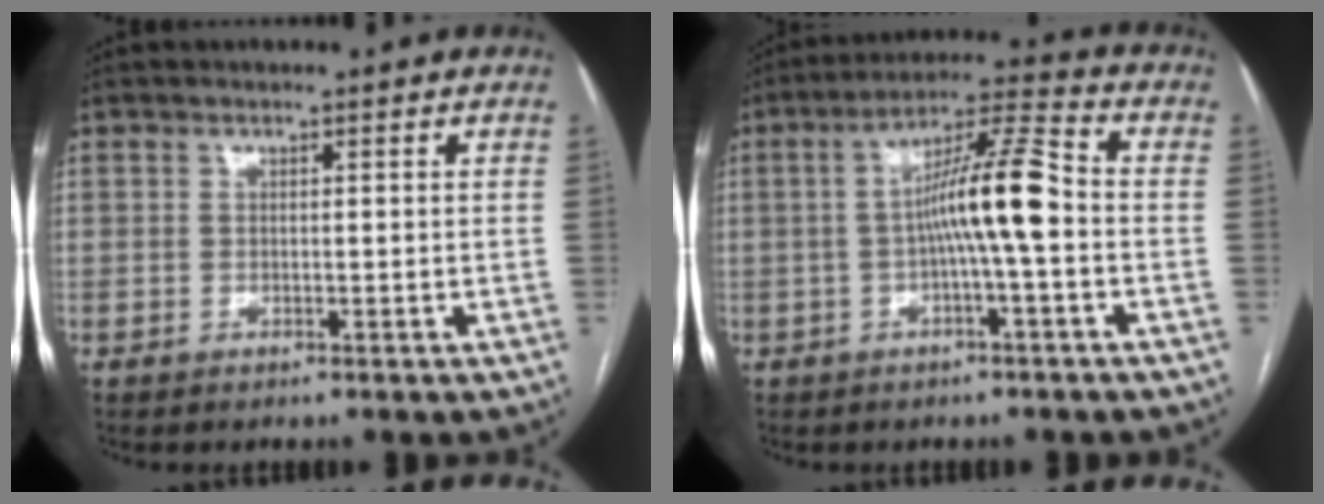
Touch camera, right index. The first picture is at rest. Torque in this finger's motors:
{"motor_torque": [1.68, -0.07, 0.48, 0.16]}